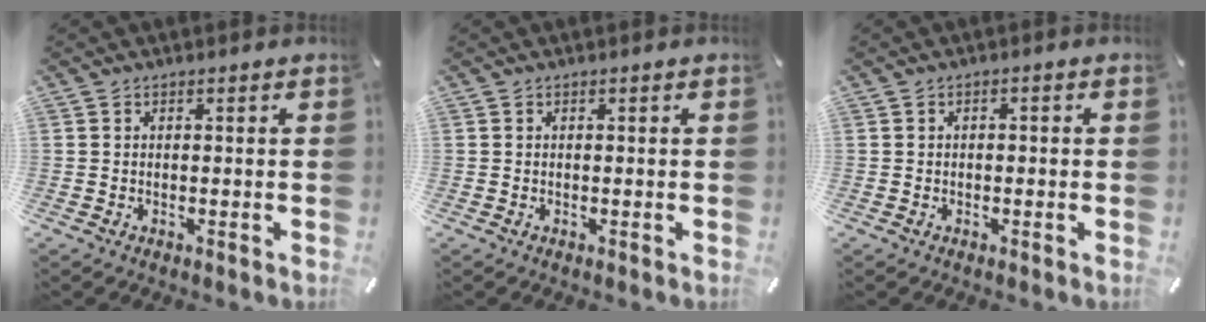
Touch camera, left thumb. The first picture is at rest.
{"total": 0.0}
{"total": 0.8, "force": [-0.4, 0.5, 0.5], "torque": [-0.010, 0.002, -0.009]}